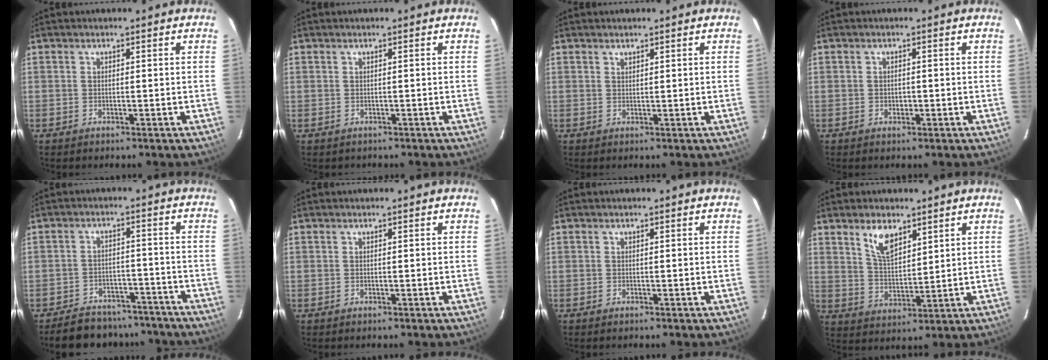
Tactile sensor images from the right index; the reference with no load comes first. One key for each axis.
{"total": 0.8, "fx": -0.2, "fy": 0.8, "fz": -0.1, "tx": 0.001, "ty": 0.003, "tz": 0.003}
{"total": 0.6, "fx": 0.6, "fy": 0.2, "fz": 0.1, "tx": -0.002, "ty": 0.001, "tz": 0.012}
{"total": 1.2, "fx": -0.4, "fy": 0.9, "fz": 0.7, "tx": -0.010, "ty": 0.002, "tz": -0.006}
{"total": 13.6, "fx": -11.6, "fy": 6.0, "fz": 3.6, "tx": -0.086, "ty": 0.031, "tz": -0.145}
{"total": 0.0}
{"total": 0.0}
{"total": 7.0, "fx": 4.4, "fy": 3.1, "fz": 4.5, "tx": -0.081, "ty": 0.004, "tz": 0.090}